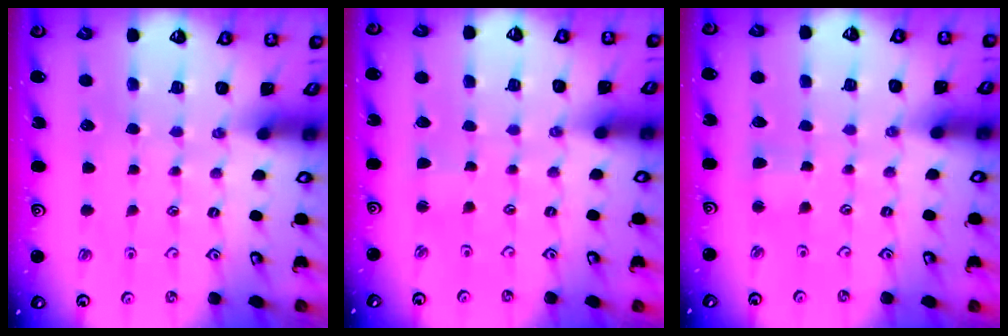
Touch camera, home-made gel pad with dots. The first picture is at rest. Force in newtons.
{"total": 1.4, "press": 1.3, "slide": 0.3}
{"total": 2.7, "press": 2.7, "slide": 0.3}